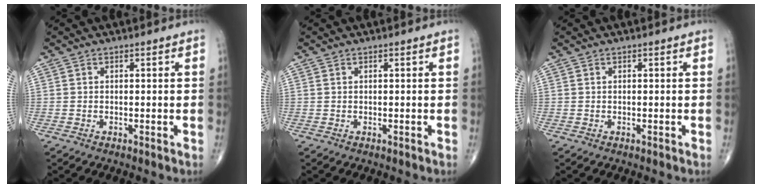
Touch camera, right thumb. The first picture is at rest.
{"total": 0.0}
{"total": 0.0}